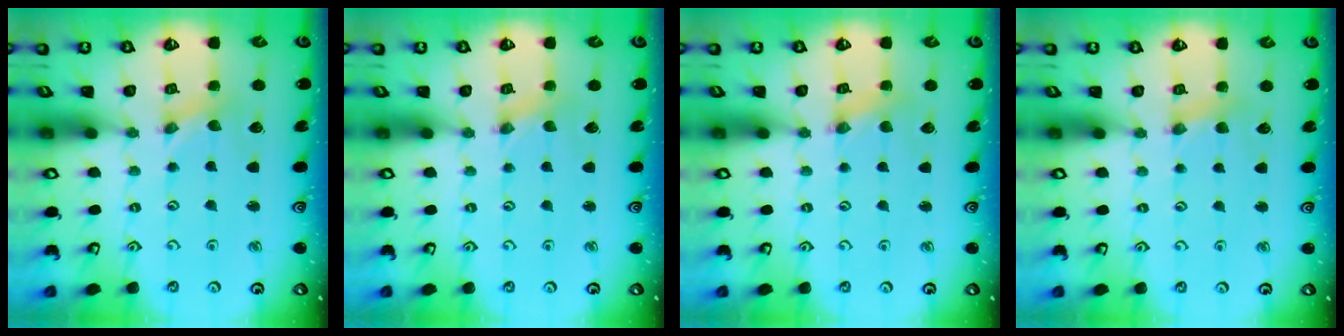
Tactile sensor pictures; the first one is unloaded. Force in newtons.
{"total": 0.0}
{"total": 1.6, "press": 1.6, "slide": 0.2}
{"total": 3.8, "press": 3.8, "slide": 0.6}